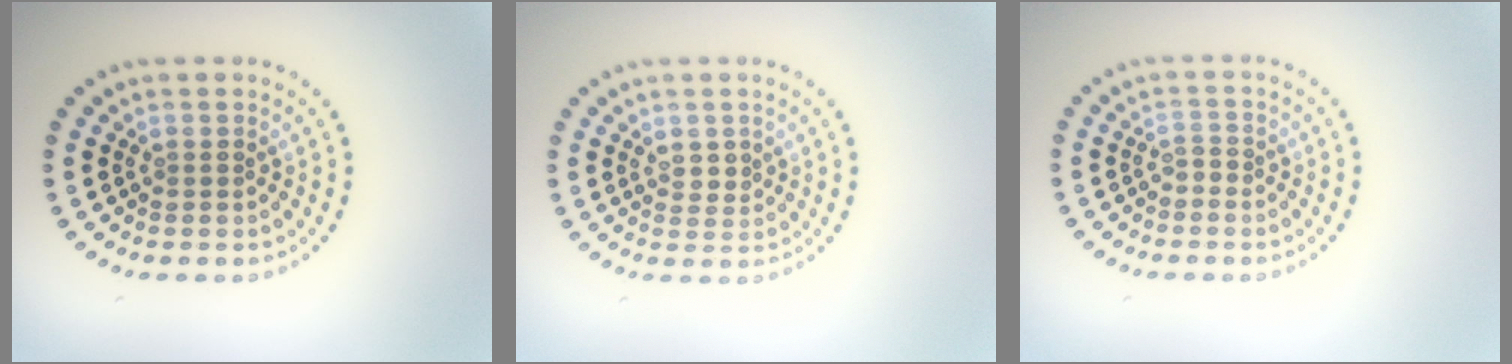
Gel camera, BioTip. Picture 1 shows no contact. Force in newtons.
{"total": 1.4, "press": 1.2, "slide": 0.6}
{"total": 1.0, "press": 0.8, "slide": 0.5}